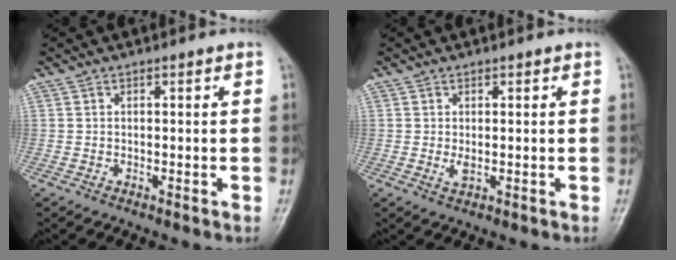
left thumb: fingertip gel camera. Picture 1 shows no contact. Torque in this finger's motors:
{"motor_torque": [0.01, 0.01, 0.13, -0.01, 0.01]}